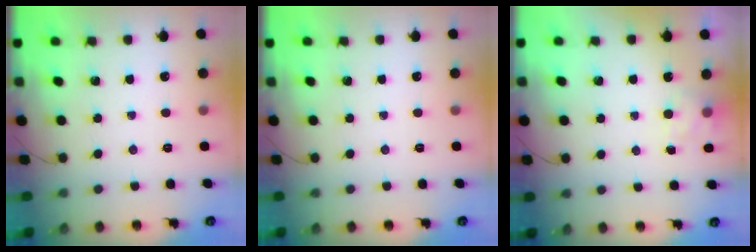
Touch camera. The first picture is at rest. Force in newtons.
{"total": 0.0}
{"total": 3.6, "press": 3.4, "slide": 1.1}